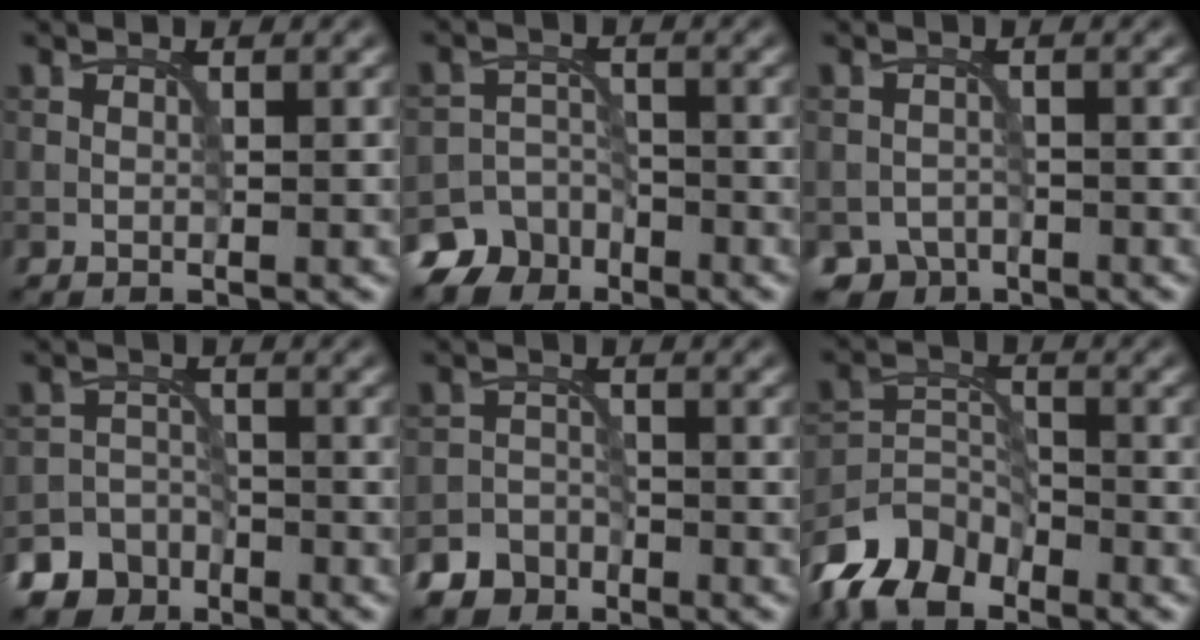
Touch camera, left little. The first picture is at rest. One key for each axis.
{"total": 5.7, "fx": -4.5, "fy": 3.5, "fz": 0.7, "tx": 0.010, "ty": -0.002, "tz": -0.075}
{"total": 2.4, "fx": -1.9, "fy": 1.3, "fz": 0.1, "tx": 0.009, "ty": -0.001, "tz": -0.037}
{"total": 6.9, "fx": -5.2, "fy": 4.5, "fz": 0.4, "tx": 0.011, "ty": -0.014, "tz": -0.098}
{"total": 4.7, "fx": -3.9, "fy": 2.6, "fz": 0.4, "tx": 0.012, "ty": -0.001, "tz": -0.063}
{"total": 6.6, "fx": -5.4, "fy": 2.8, "fz": 2.5, "tx": -0.050, "ty": -0.005, "tz": -0.122}